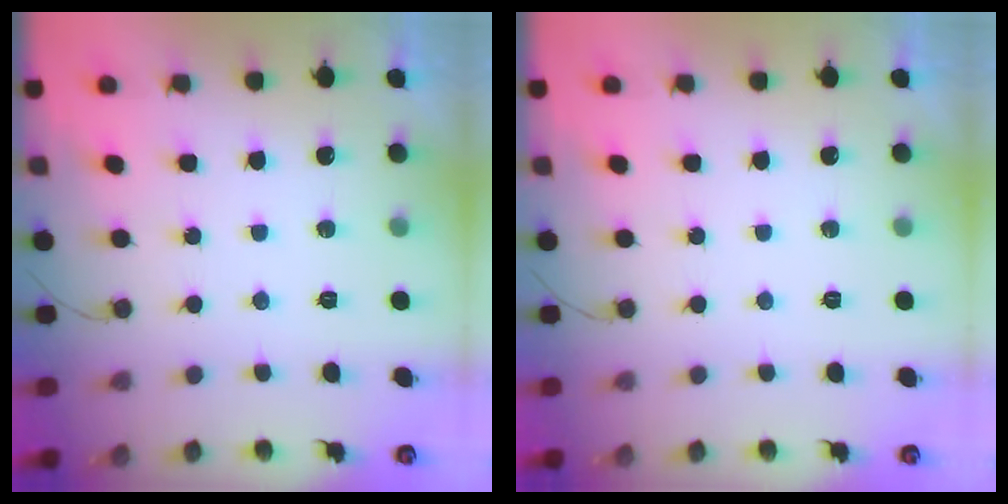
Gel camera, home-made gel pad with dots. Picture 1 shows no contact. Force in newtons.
{"total": 0.0}